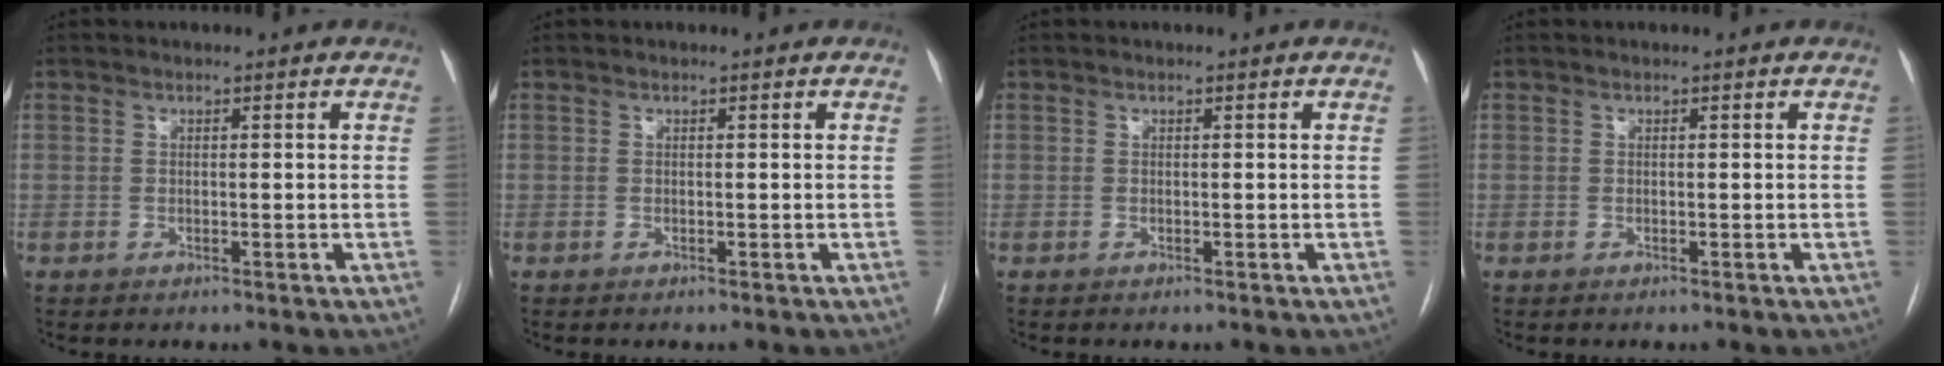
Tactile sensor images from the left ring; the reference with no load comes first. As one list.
[{"total": 0.0}, {"total": 0.0}, {"total": 0.0}]